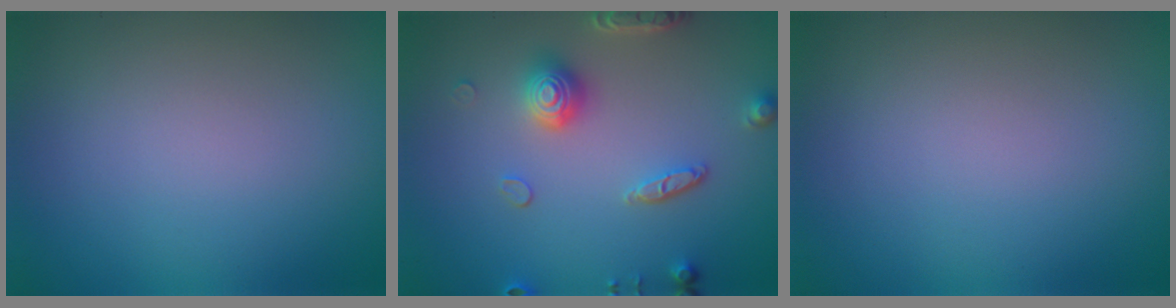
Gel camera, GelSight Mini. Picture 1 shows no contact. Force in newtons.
{"total": 4.0, "press": 3.5, "slide": 2.1}
{"total": 0.0}